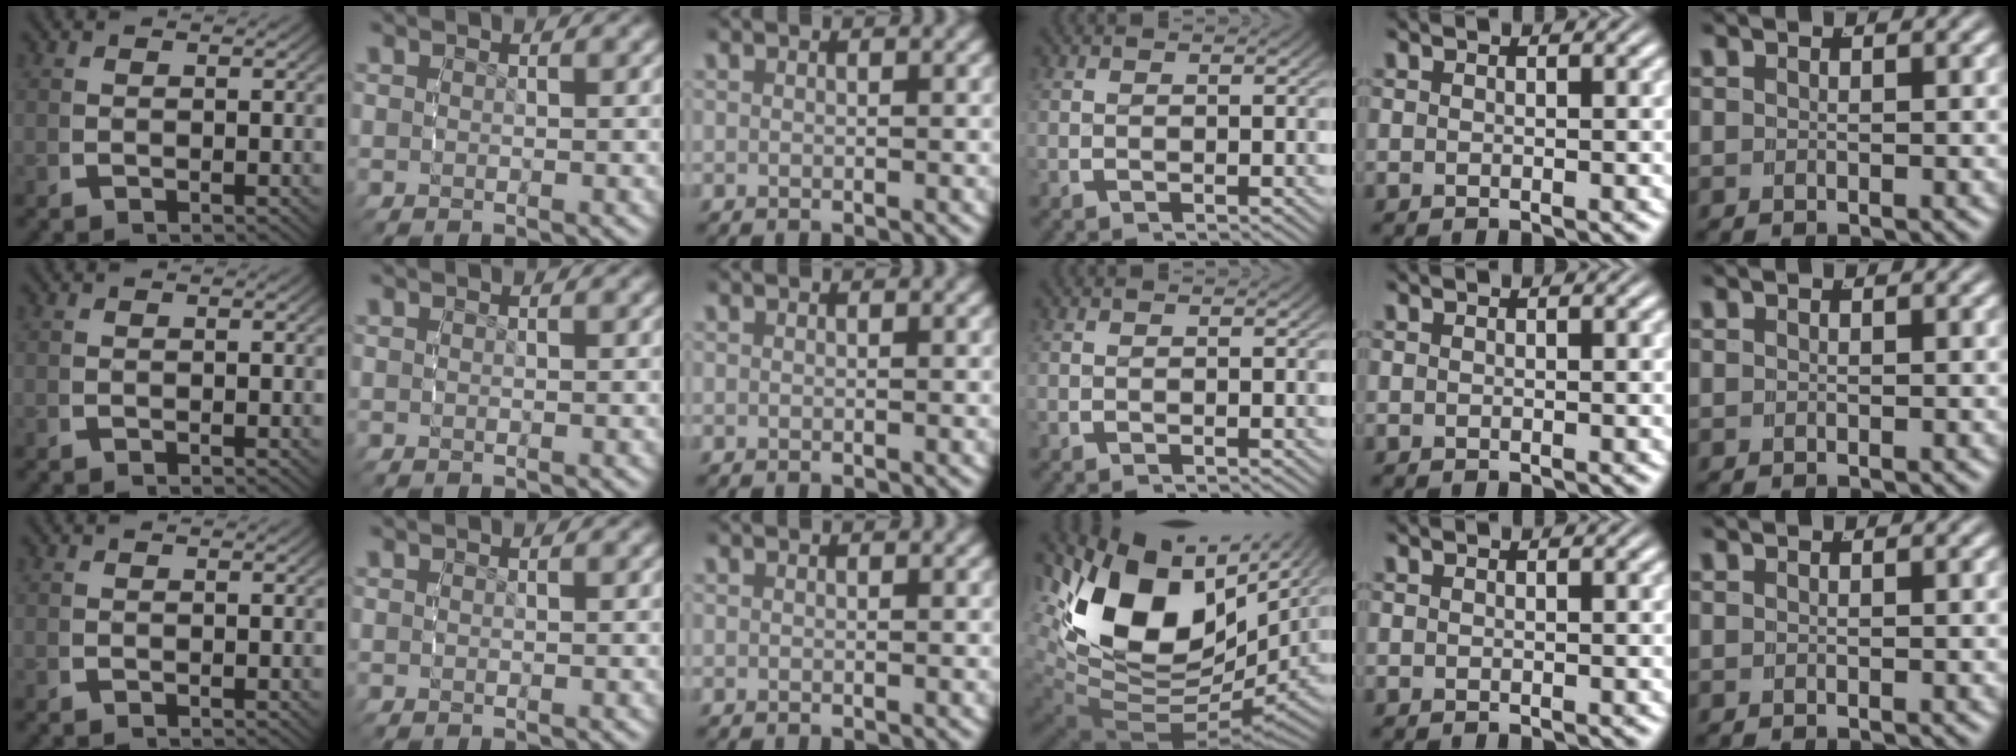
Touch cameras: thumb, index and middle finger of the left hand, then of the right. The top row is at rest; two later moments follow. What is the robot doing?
{"motion": "grasp_and_lifting", "object": "camera"}